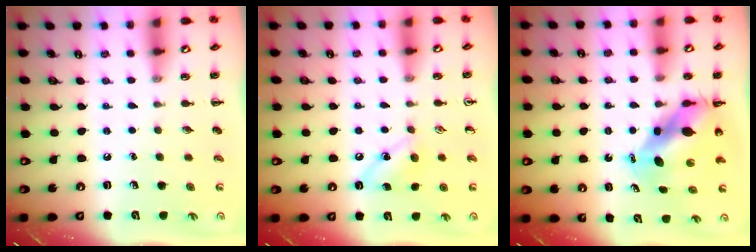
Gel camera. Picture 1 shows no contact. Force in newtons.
{"total": 6.7, "press": 6.5, "slide": 1.5}
{"total": 9.3, "press": 9.0, "slide": 2.4}